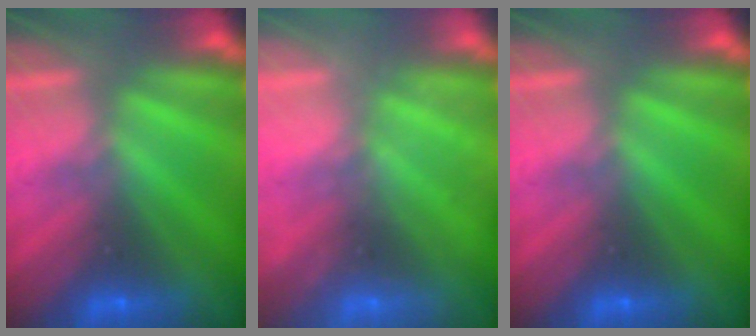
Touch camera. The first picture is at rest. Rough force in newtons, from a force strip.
{"total": 2.4}
{"total": 0.0}